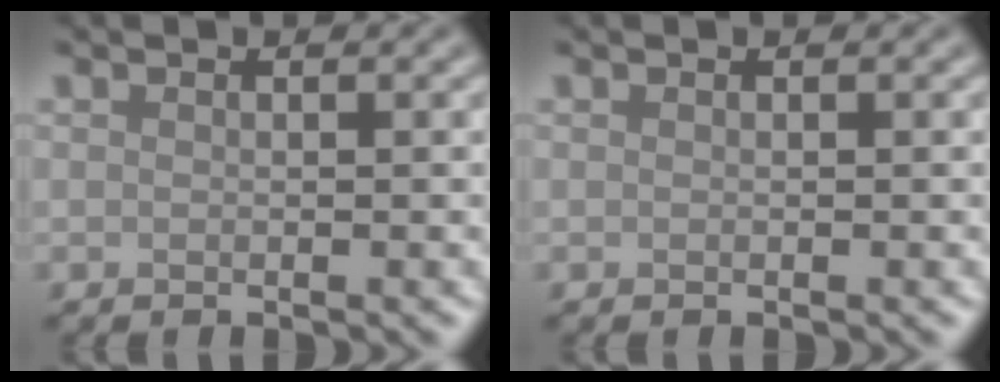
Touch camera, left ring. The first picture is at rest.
{"total": 0.0}